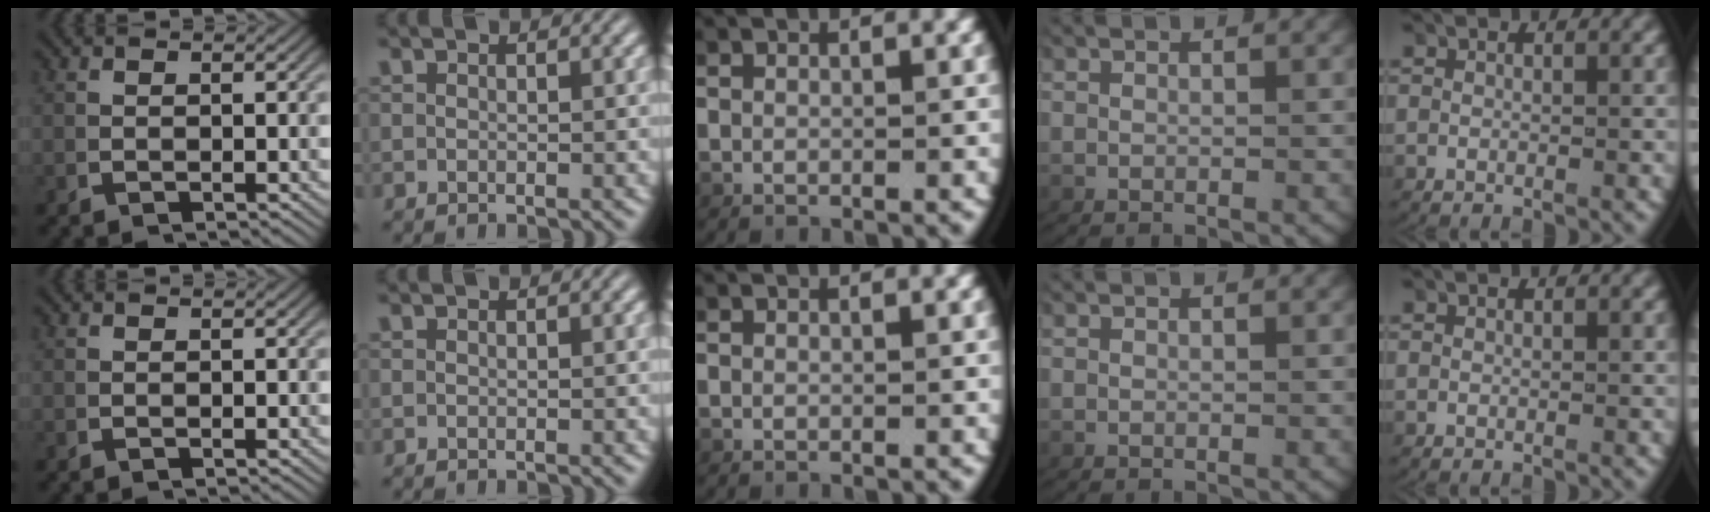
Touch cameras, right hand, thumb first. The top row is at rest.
{}